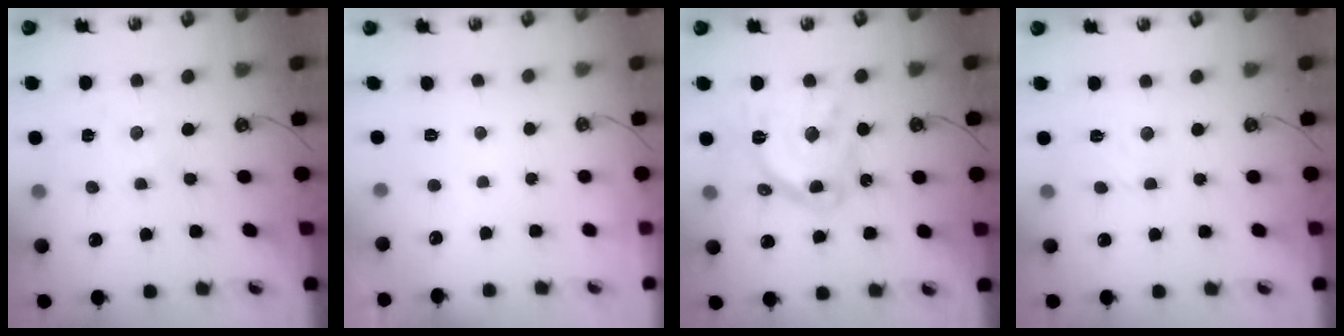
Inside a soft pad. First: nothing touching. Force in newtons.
{"total": 0.0}
{"total": 18.7, "press": 18.6, "slide": 1.8}
{"total": 3.1, "press": 3.0, "slide": 0.4}